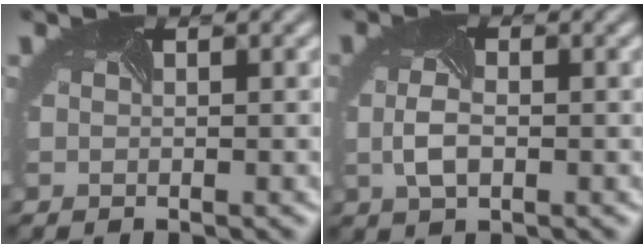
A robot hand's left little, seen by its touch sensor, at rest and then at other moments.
{"total": 2.5, "force": [-0.3, 1.2, 2.2], "torque": [-0.058, -0.004, -0.005]}